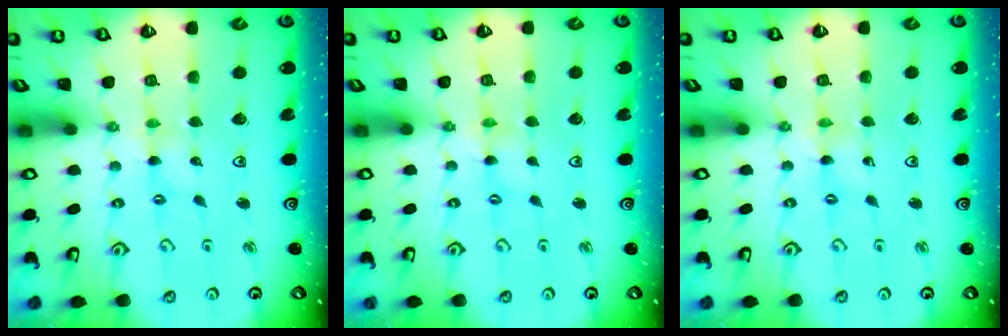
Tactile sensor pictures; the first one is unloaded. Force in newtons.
{"total": 0.9, "press": 0.8, "slide": 0.2}
{"total": 0.8, "press": 0.8, "slide": 0.1}